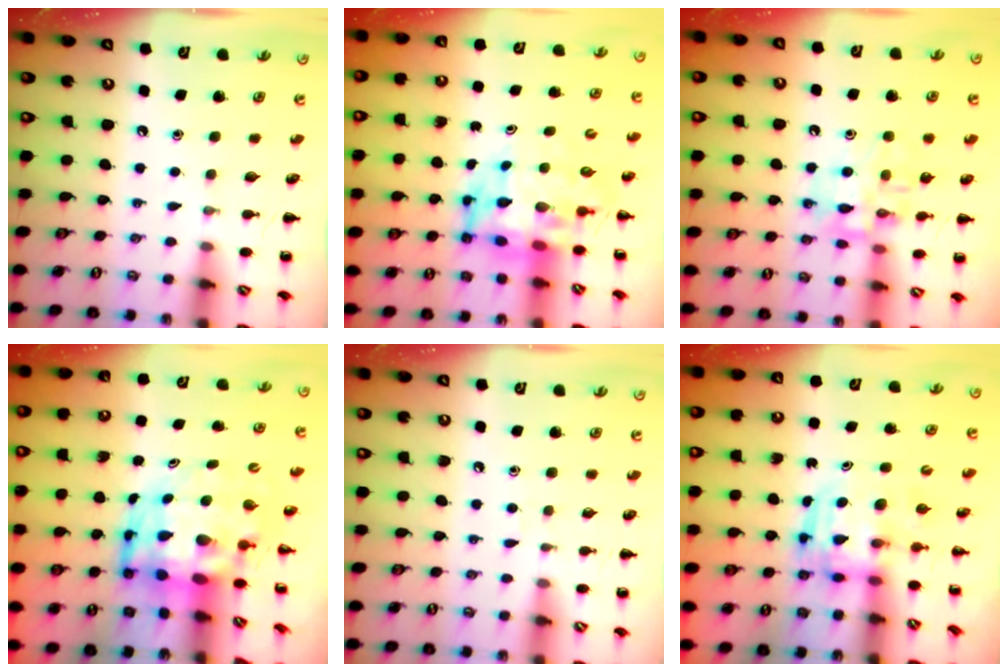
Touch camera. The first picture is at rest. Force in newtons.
{"total": 7.1, "press": 6.8, "slide": 2.2}
{"total": 12.8, "press": 12.7, "slide": 1.5}
{"total": 7.4, "press": 7.1, "slide": 2.2}
{"total": 2.9, "press": 2.8, "slide": 1.0}
{"total": 3.1, "press": 3.1, "slide": 0.3}